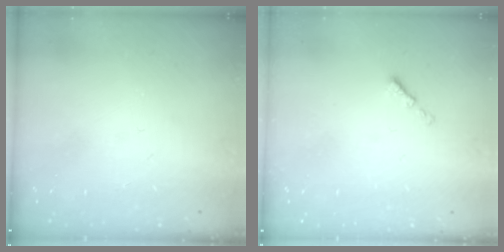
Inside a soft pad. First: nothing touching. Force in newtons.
{"total": 0.0}